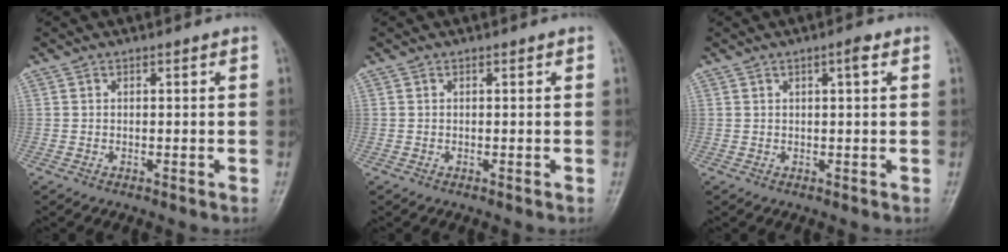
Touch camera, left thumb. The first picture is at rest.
{"total": 0.0}
{"total": 2.2, "force": [0.9, 0.9, 1.8], "torque": [-0.022, 0.002, 0.010]}